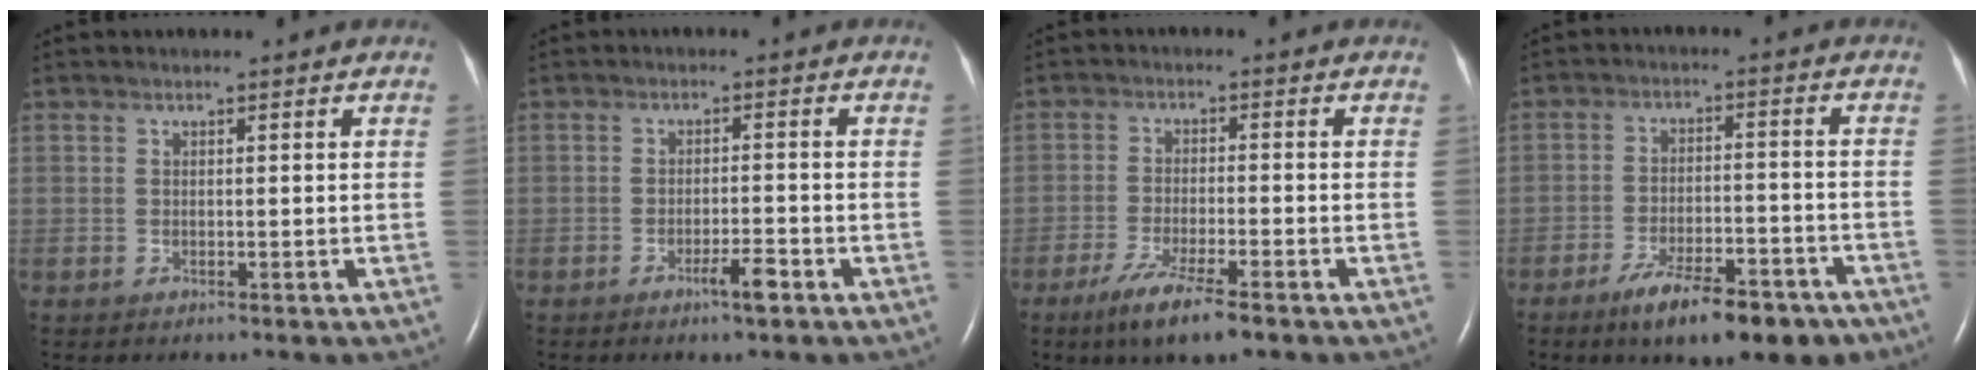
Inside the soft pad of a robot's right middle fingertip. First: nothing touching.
{"total": 3.1, "force": [-2.0, 0.1, 2.4], "torque": [-0.042, -0.003, -0.034]}
{"total": 7.6, "force": [-5.0, 0.7, 5.7], "torque": [-0.115, -0.019, -0.083]}
{"total": 11.6, "force": [-8.1, 3.5, 7.5], "torque": [-0.113, -0.002, -0.124]}